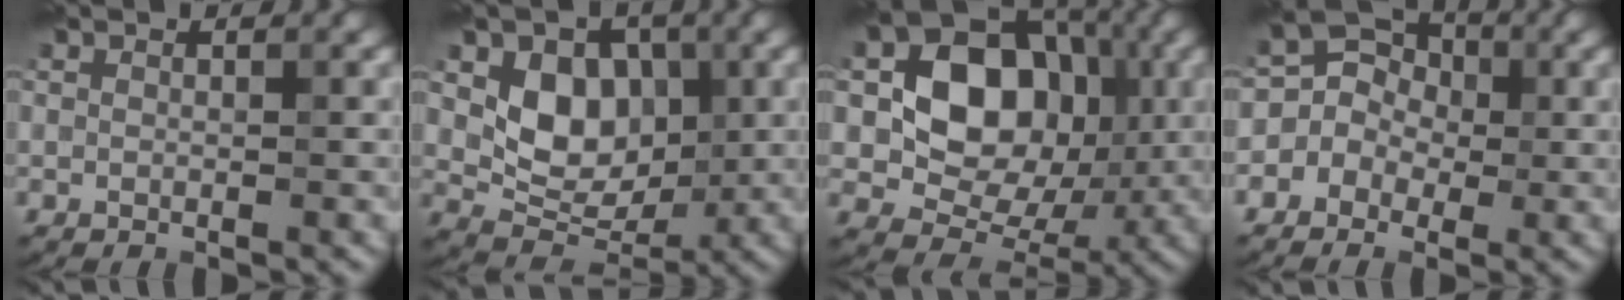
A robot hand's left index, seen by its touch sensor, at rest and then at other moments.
{"total": 5.8, "force": [0.7, 4.5, 3.6], "torque": [-0.052, -0.012, 0.010]}
{"total": 10.8, "force": [0.6, 8.2, 7.0], "torque": [-0.115, -0.006, 0.003]}
{"total": 4.9, "force": [-0.8, 4.6, 1.4], "torque": [-0.004, 0.029, -0.039]}